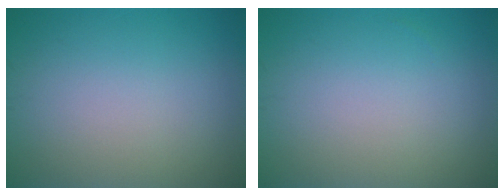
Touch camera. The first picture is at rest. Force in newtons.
{"total": 0.0}